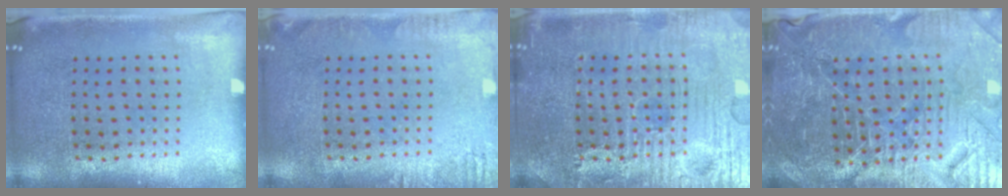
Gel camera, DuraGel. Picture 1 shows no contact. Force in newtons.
{"total": 1.7, "press": 1.7, "slide": 0.2}
{"total": 4.9, "press": 4.9, "slide": 0.4}
{"total": 5.4, "press": 5.1, "slide": 1.8}